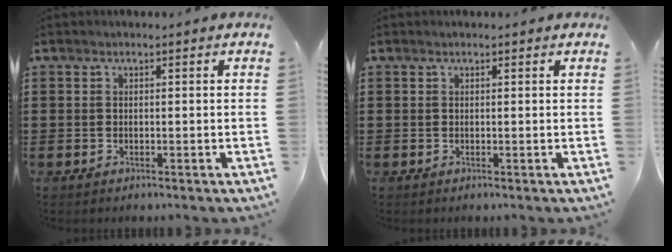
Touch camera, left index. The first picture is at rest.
{"total": 0.0}